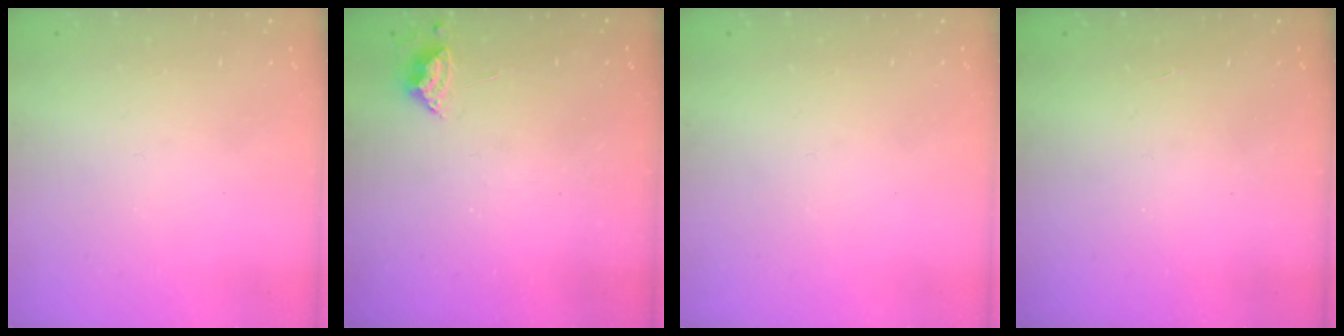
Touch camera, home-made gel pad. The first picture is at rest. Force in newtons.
{"total": 4.9, "press": 4.9, "slide": 0.5}
{"total": 0.0}
{"total": 2.1, "press": 2.1, "slide": 0.4}